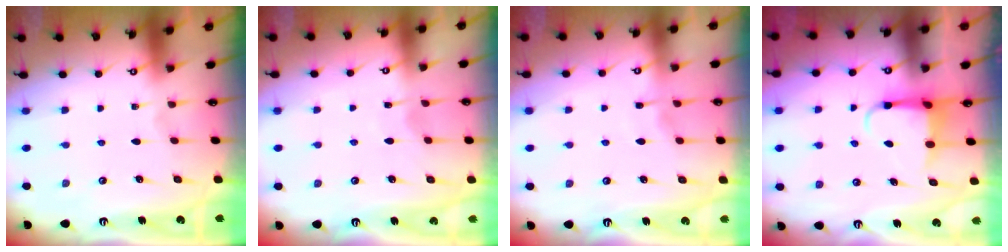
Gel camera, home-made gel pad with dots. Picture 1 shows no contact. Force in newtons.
{"total": 3.2, "press": 3.1, "slide": 0.4}
{"total": 1.7, "press": 1.7, "slide": 0.4}
{"total": 4.4, "press": 4.3, "slide": 0.3}